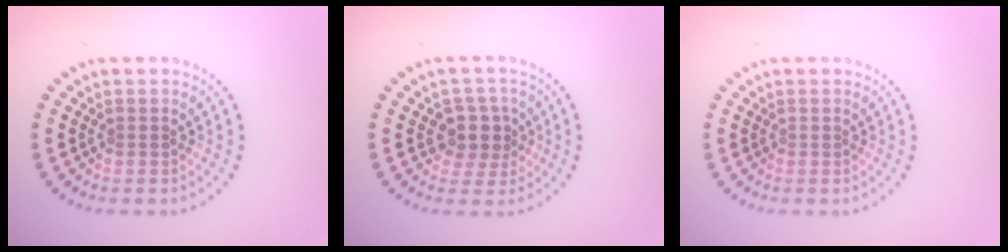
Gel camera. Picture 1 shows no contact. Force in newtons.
{"total": 2.9, "press": 2.7, "slide": 1.1}
{"total": 0.0}